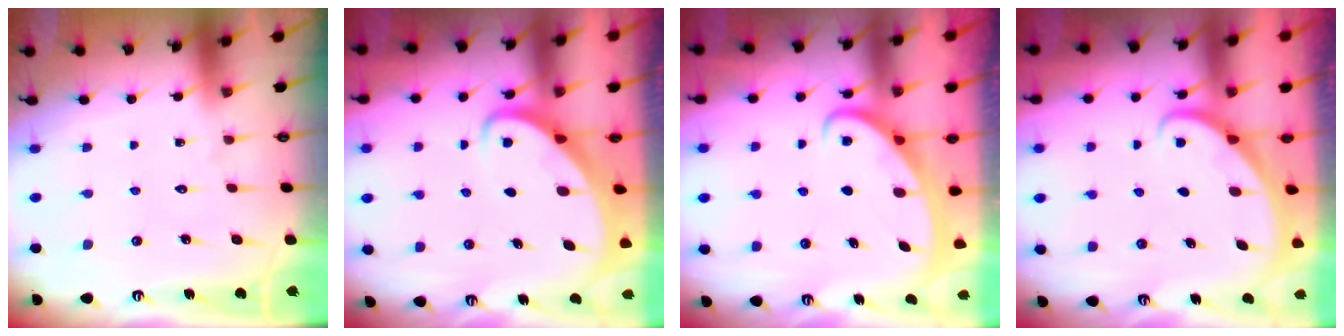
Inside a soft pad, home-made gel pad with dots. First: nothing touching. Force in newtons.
{"total": 3.6, "press": 3.6, "slide": 0.4}
{"total": 2.5, "press": 2.4, "slide": 0.4}
{"total": 2.3, "press": 2.3, "slide": 0.1}